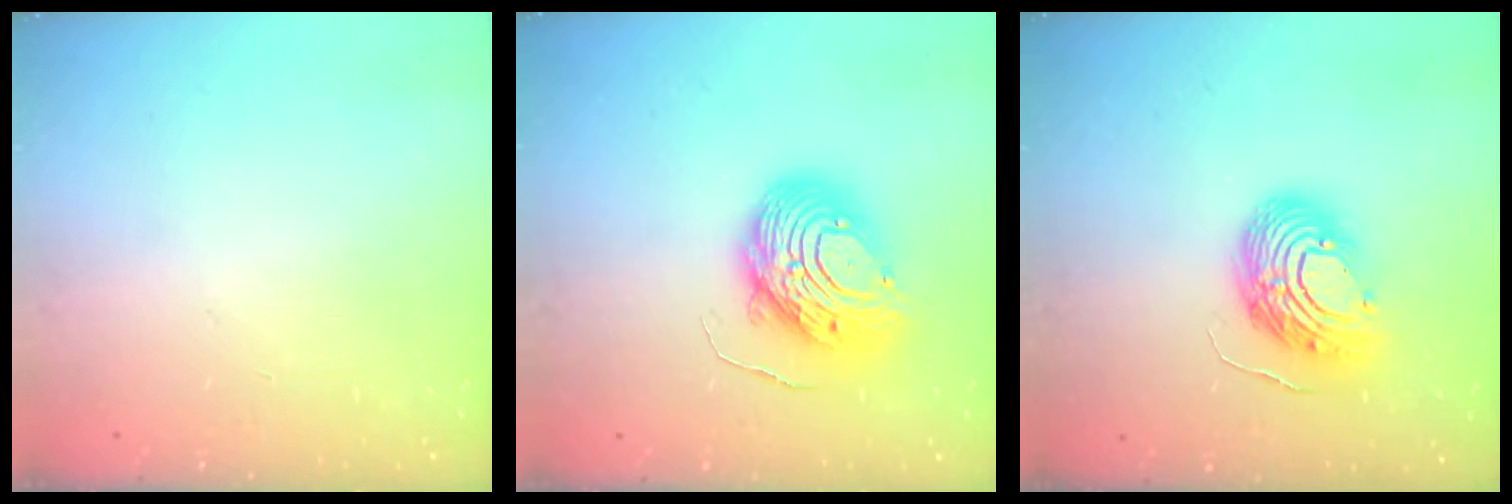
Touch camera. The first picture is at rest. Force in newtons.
{"total": 12.8, "press": 12.7, "slide": 1.3}
{"total": 13.3, "press": 13.1, "slide": 2.3}